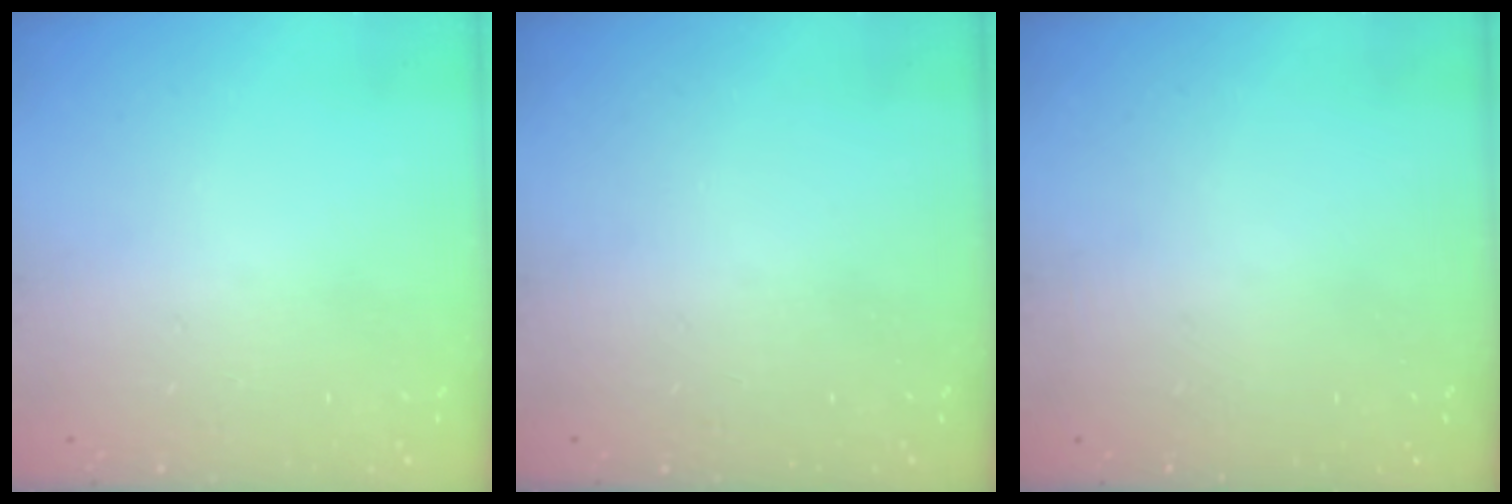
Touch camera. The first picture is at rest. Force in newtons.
{"total": 0.0}
{"total": 0.0}